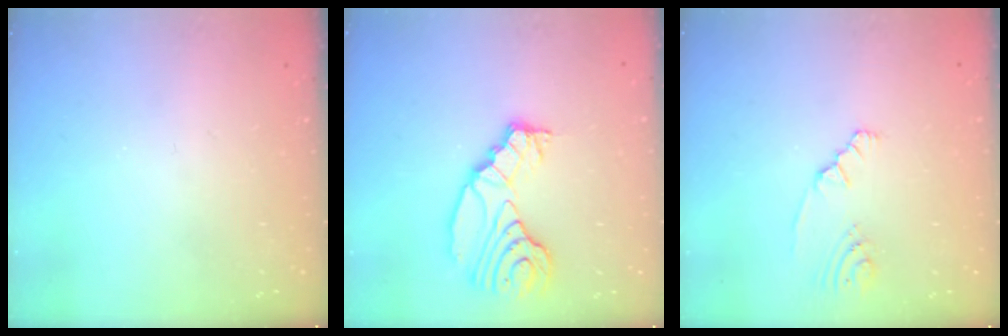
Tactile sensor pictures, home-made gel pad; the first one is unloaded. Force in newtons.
{"total": 11.7, "press": 11.7, "slide": 1.1}
{"total": 2.5, "press": 2.2, "slide": 1.1}